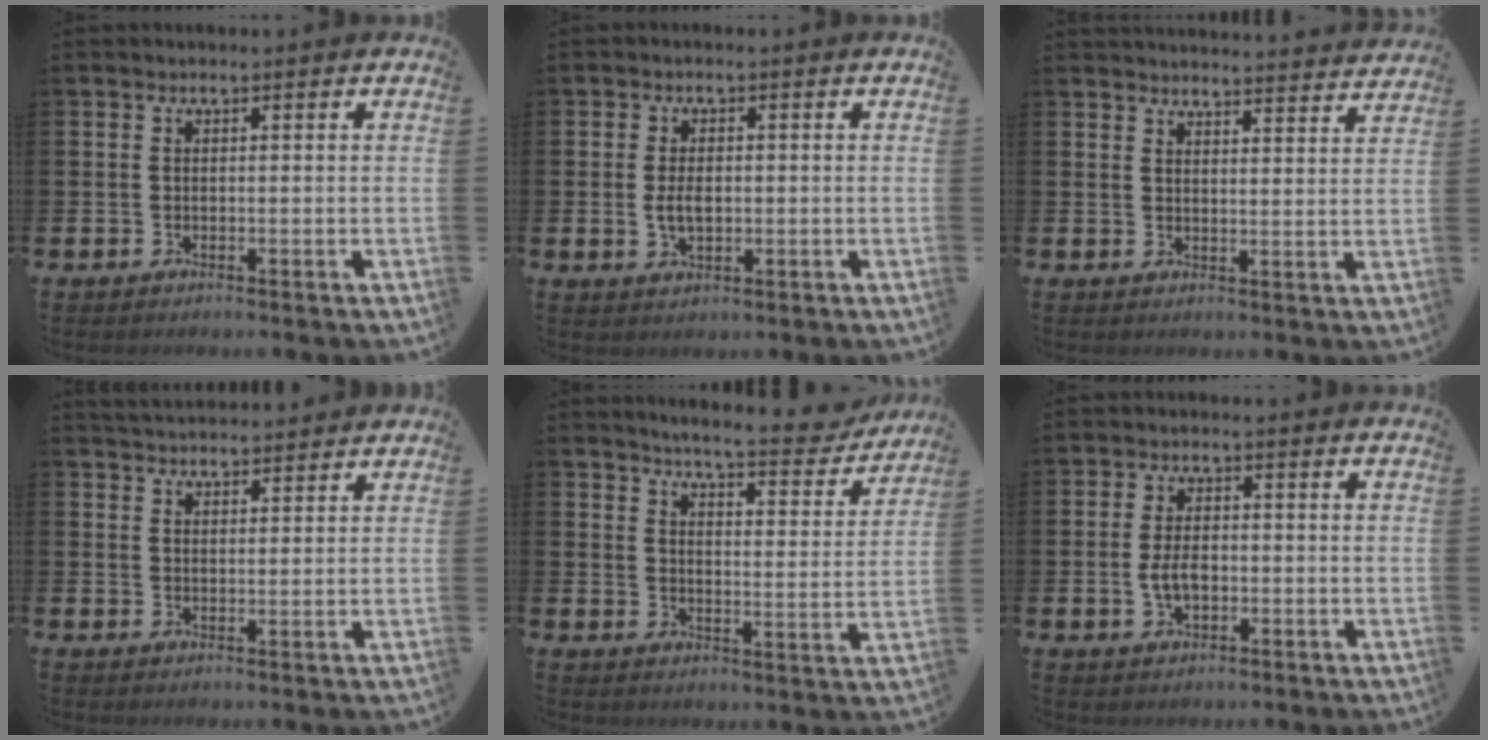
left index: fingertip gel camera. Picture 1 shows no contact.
{"total": 3.0, "force": [0.0, 1.8, 2.5], "torque": [-0.041, 0.003, -0.003]}
{"total": 4.1, "force": [4.1, -0.2, -0.1], "torque": [0.001, -0.032, 0.071]}
{"total": 3.6, "force": [3.5, 0.6, 0.1], "torque": [-0.010, -0.014, 0.066]}
{"total": 6.0, "force": [5.8, 0.5, 1.5], "torque": [-0.040, -0.046, 0.096]}
{"total": 3.4, "force": [-0.4, 2.0, 2.7], "torque": [-0.052, 0.005, -0.009]}